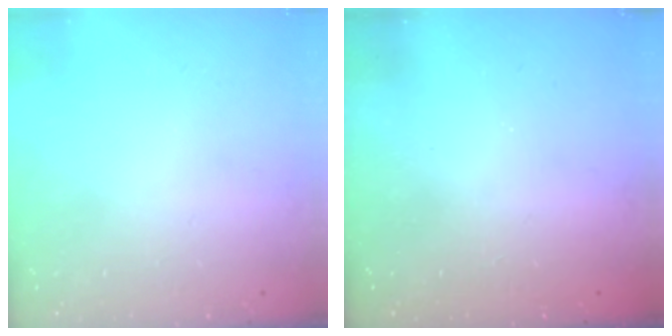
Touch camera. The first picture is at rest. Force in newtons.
{"total": 2.3, "press": 2.2, "slide": 0.8}